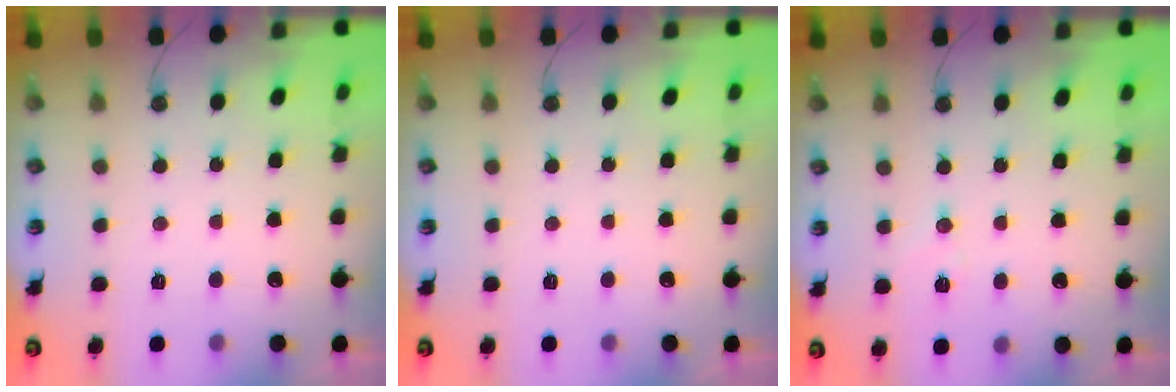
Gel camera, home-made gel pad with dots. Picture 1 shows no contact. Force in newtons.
{"total": 0.0}
{"total": 6.1, "press": 5.9, "slide": 1.2}